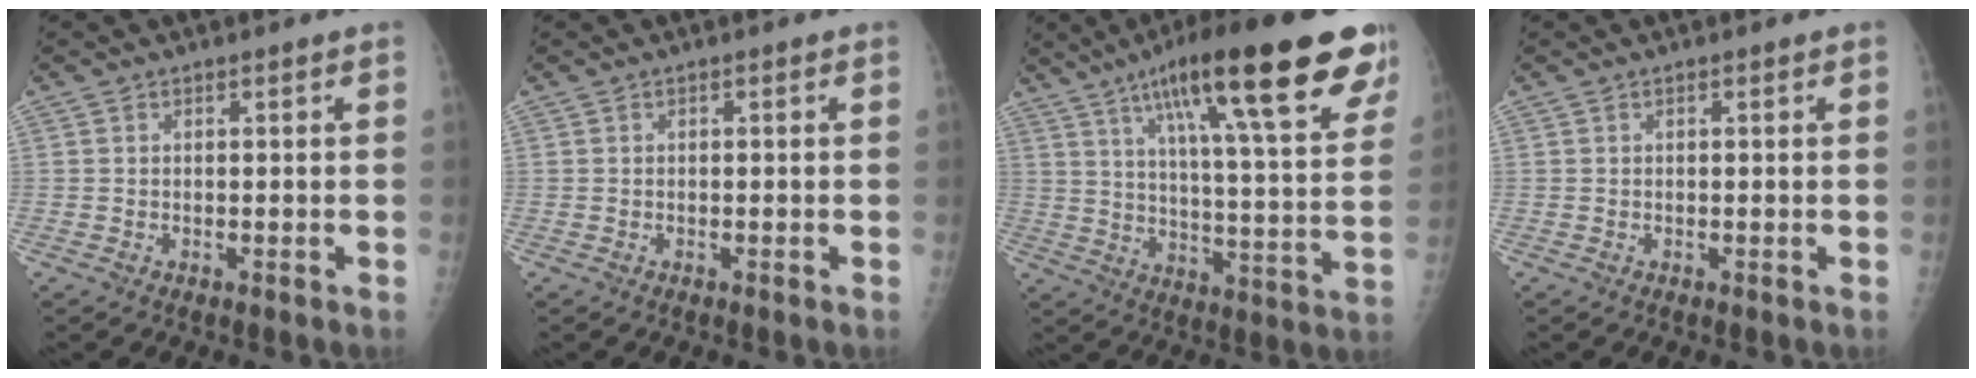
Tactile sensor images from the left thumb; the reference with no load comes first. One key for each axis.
{"total": 0.0}
{"total": 26.9, "fx": 15.4, "fy": 5.6, "fz": 21.4, "tx": -0.304, "ty": -0.029, "tz": 0.231}
{"total": 0.0}